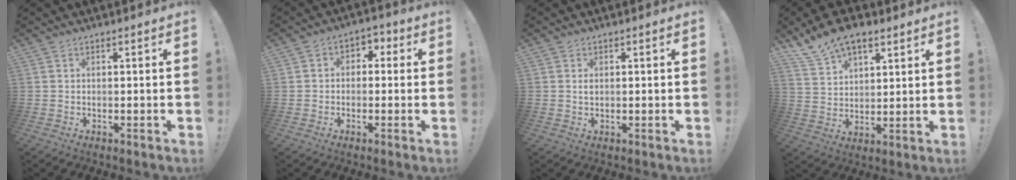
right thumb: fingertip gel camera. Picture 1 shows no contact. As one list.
[{"total": 4.1, "force": [-1.7, 3.3, 1.8], "torque": [-0.024, 0.020, -0.030]}, {"total": 0.9, "force": [0.1, 0.7, 0.5], "torque": [-0.006, 0.001, 0.001]}, {"total": 9.9, "force": [7.6, 4.7, 4.4], "torque": [-0.084, -0.042, 0.147]}]